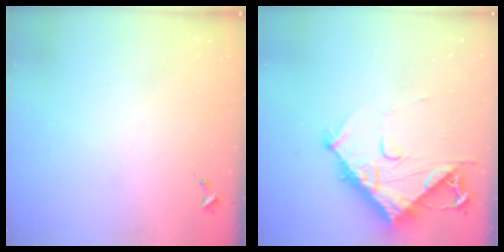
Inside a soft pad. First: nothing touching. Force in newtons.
{"total": 13.1, "press": 13.0, "slide": 1.0}